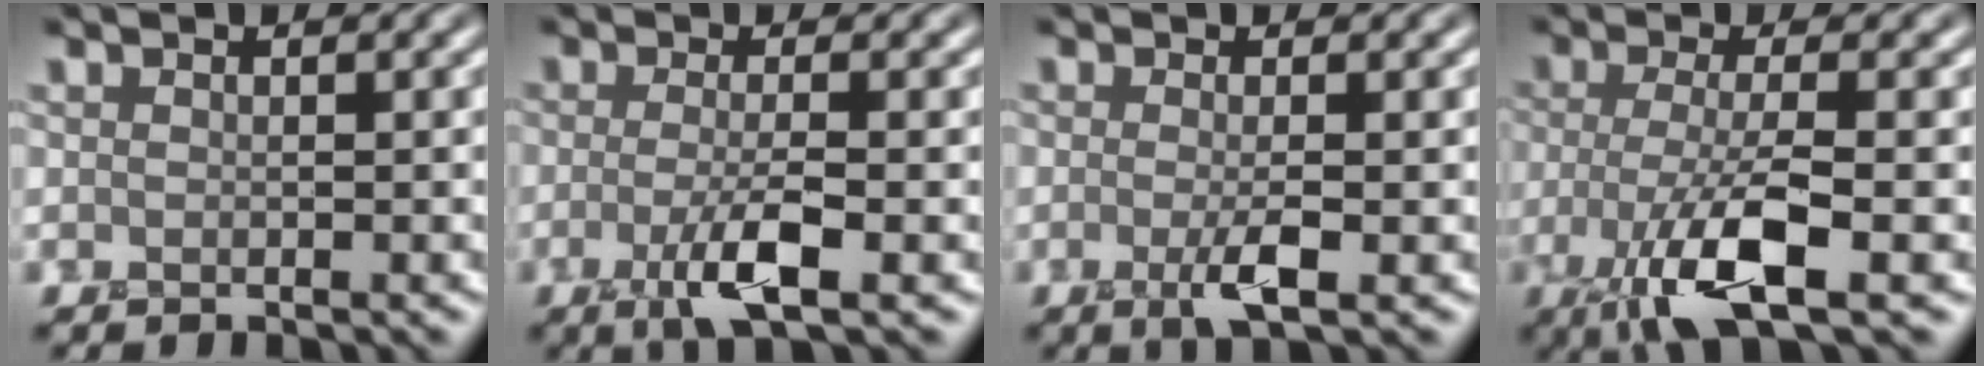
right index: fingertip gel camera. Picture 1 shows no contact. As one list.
[{"total": 3.3, "force": [-1.1, 0.6, 3.0], "torque": [-0.063, -0.006, -0.022]}, {"total": 2.1, "force": [-0.5, 0.3, 2.0], "torque": [-0.044, -0.007, -0.010]}, {"total": 6.3, "force": [-2.8, 1.6, 5.5], "torque": [-0.117, -0.008, -0.057]}]